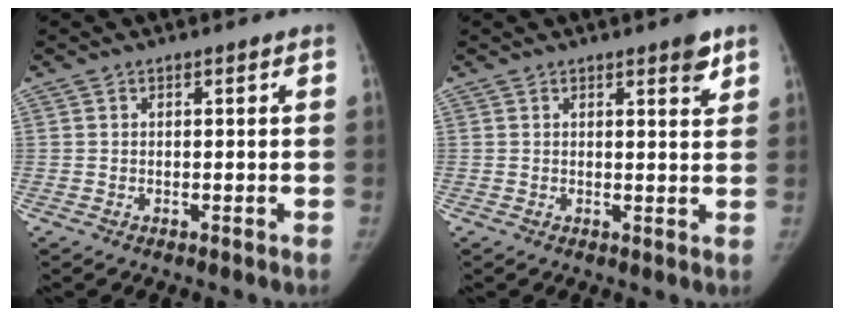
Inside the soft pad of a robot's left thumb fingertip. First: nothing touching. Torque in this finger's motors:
{"motor_torque": [0.98, 0.87, 0.42, -0.12, 0.10]}